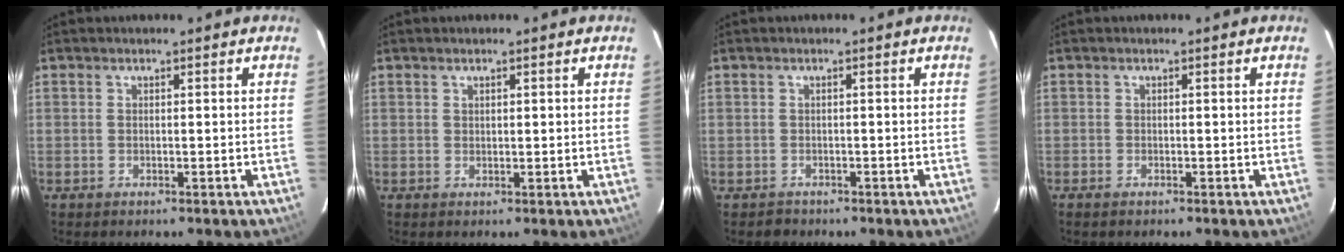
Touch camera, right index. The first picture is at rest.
{"total": 0.7, "force": [0.5, 0.4, 0.4], "torque": [-0.005, 0.003, 0.009]}
{"total": 1.9, "force": [-1.0, 1.6, -0.1], "torque": [0.000, 0.008, -0.012]}
{"total": 0.8, "force": [-0.7, 0.4, 0.3], "torque": [-0.007, -0.003, -0.014]}